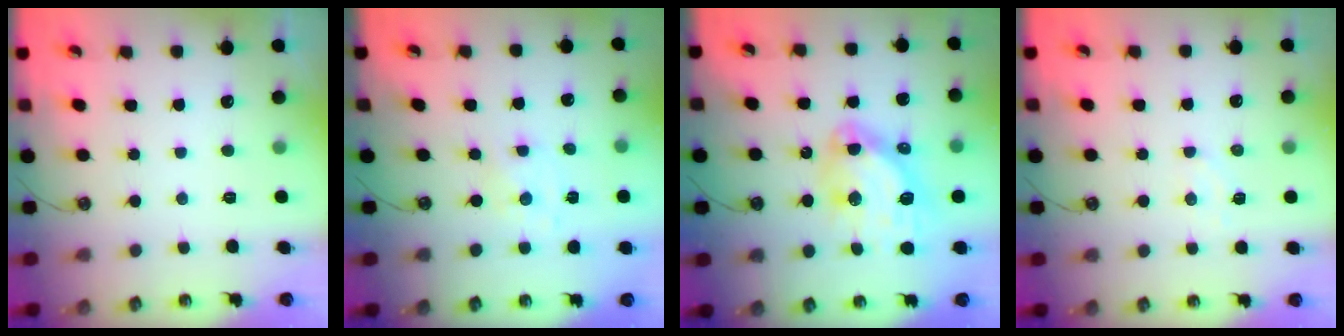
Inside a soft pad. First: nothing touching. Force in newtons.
{"total": 0.8, "press": 0.8, "slide": 0.2}
{"total": 13.5, "press": 13.4, "slide": 1.7}
{"total": 4.6, "press": 4.6, "slide": 0.7}